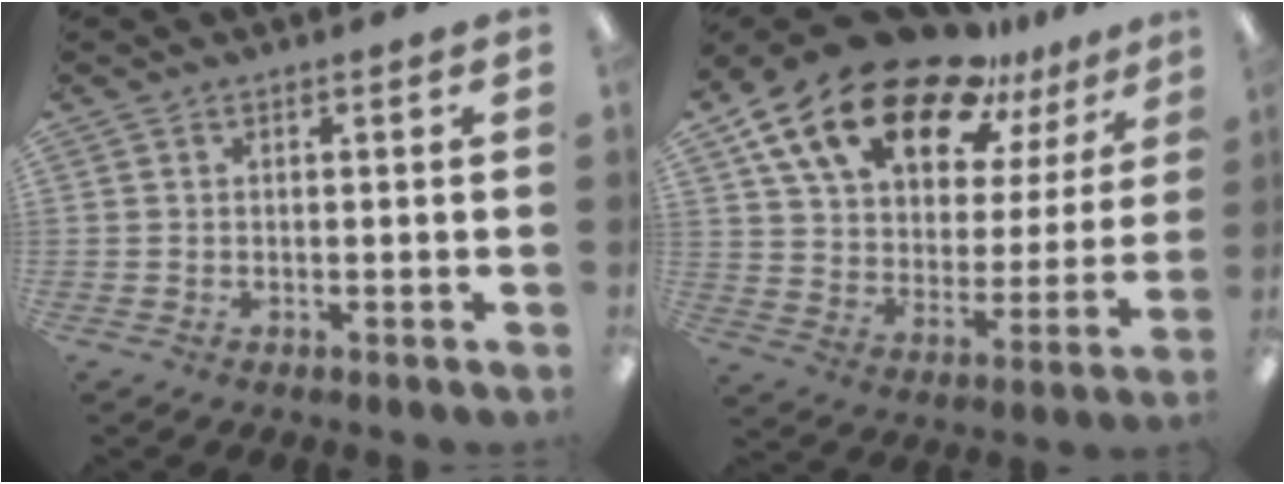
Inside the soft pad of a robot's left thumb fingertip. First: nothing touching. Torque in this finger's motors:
{"motor_torque": [1.55, 1.67, 1.40, -1.37, 0.55]}